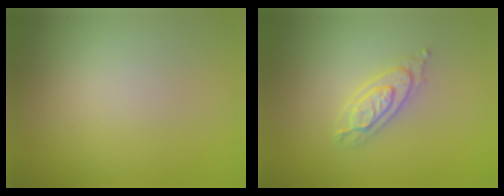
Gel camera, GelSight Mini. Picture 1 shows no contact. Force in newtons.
{"total": 2.6, "press": 2.6, "slide": 0.5}